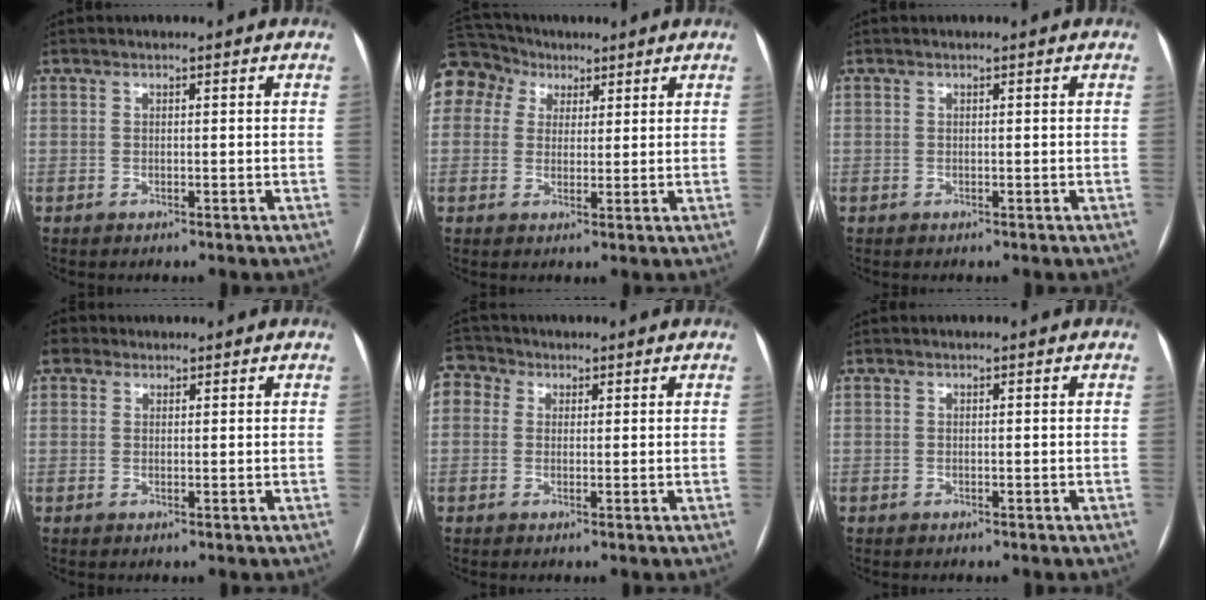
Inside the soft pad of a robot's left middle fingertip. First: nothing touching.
{"total": 12.1, "force": [5.9, 10.0, 3.5], "torque": [-0.108, 0.063, 0.113]}
{"total": 0.0}
{"total": 2.2, "force": [1.3, 1.7, 0.4], "torque": [-0.008, 0.016, 0.019]}
{"total": 4.7, "force": [1.6, 4.1, 1.6], "torque": [-0.042, 0.027, 0.028]}
{"total": 0.0}